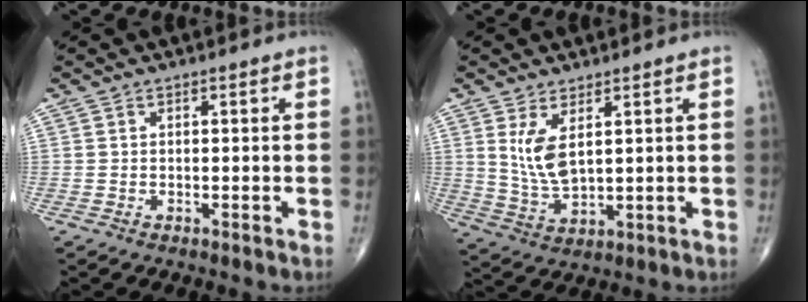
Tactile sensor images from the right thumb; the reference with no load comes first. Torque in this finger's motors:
{"motor_torque": [-0.47, 0.76, 0.75, 0.38, 0.07]}